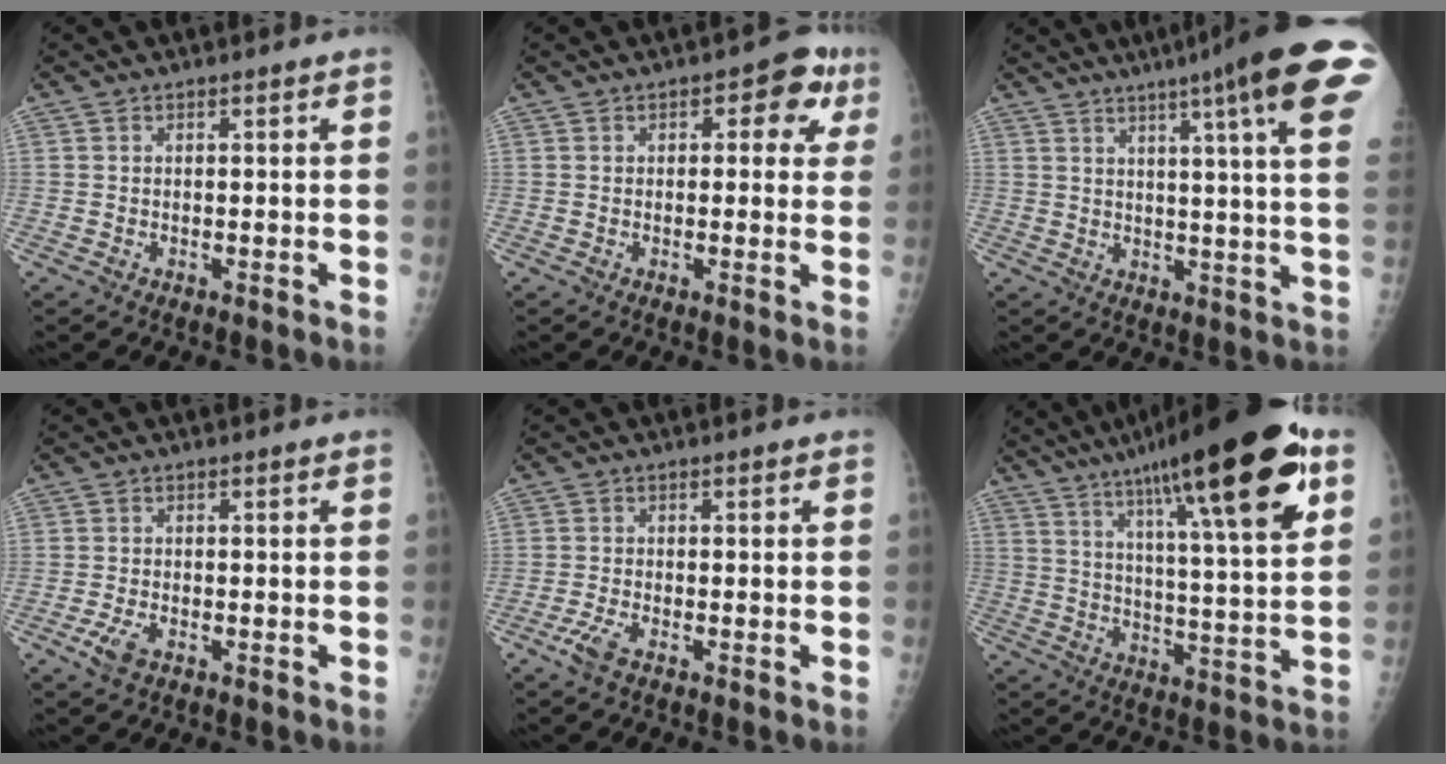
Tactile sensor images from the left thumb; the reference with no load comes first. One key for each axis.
{"total": 6.4, "fx": 2.1, "fy": 3.7, "fz": 4.8, "tx": -0.011, "ty": 0.004, "tz": 0.012}
{"total": 19.3, "fx": 10.7, "fy": 1.1, "fz": 16.1, "tx": -0.211, "ty": -0.024, "tz": 0.117}
{"total": 3.3, "fx": -1.7, "fy": 1.5, "fz": 2.3, "tx": -0.055, "ty": 0.002, "tz": -0.033}
{"total": 3.1, "fx": -1.9, "fy": 0.9, "fz": 2.3, "tx": -0.059, "ty": 0.005, "tz": -0.041}
{"total": 25.8, "fx": 13.6, "fy": 4.8, "fz": 21.4, "tx": -0.319, "ty": -0.026, "tz": 0.208}